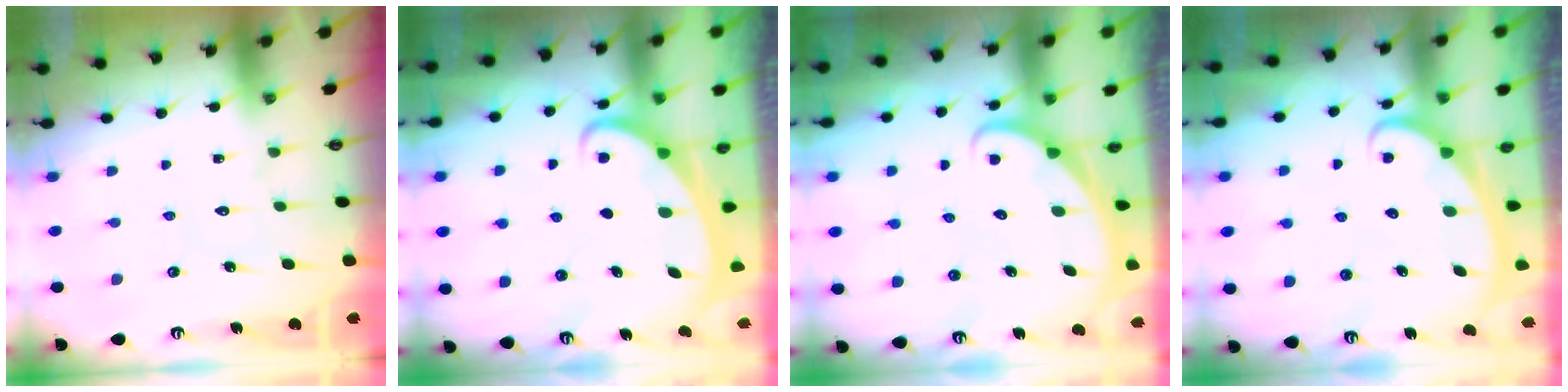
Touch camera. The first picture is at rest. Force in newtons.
{"total": 2.2, "press": 2.2, "slide": 0.3}
{"total": 2.0, "press": 2.0, "slide": 0.1}
{"total": 2.3, "press": 2.3, "slide": 0.3}